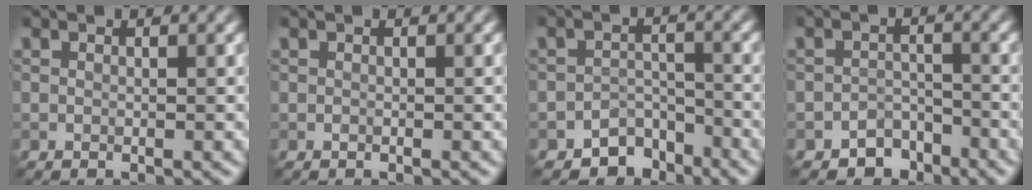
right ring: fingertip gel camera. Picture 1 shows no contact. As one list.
[{"total": 0.0}, {"total": 3.2, "force": [-2.6, 1.8, 0.5], "torque": [0.009, 0.004, -0.045]}, {"total": 2.5, "force": [-2.0, 1.4, 0.3], "torque": [0.008, 0.006, -0.035]}]